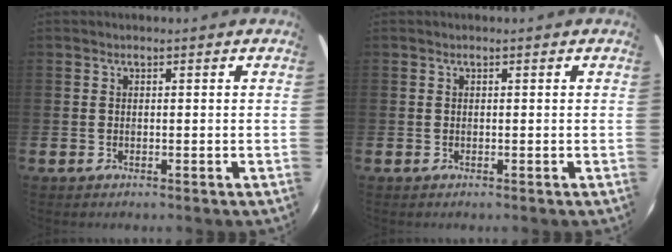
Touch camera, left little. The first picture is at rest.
{"total": 0.0}